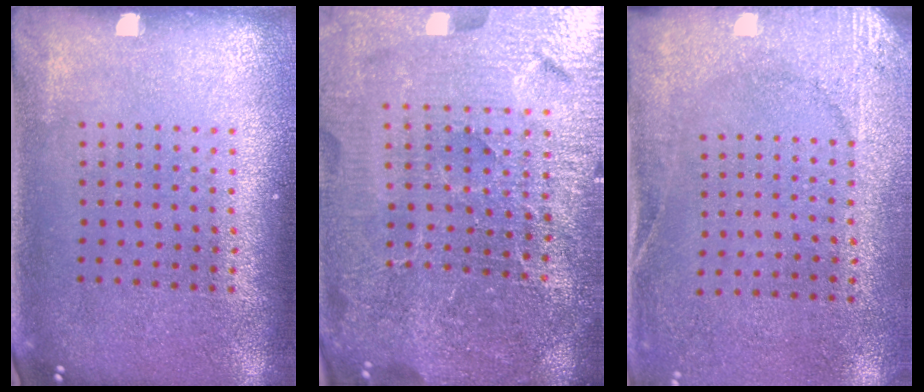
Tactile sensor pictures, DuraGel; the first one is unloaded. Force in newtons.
{"total": 5.8, "press": 5.3, "slide": 2.5}
{"total": 2.7, "press": 2.2, "slide": 1.5}